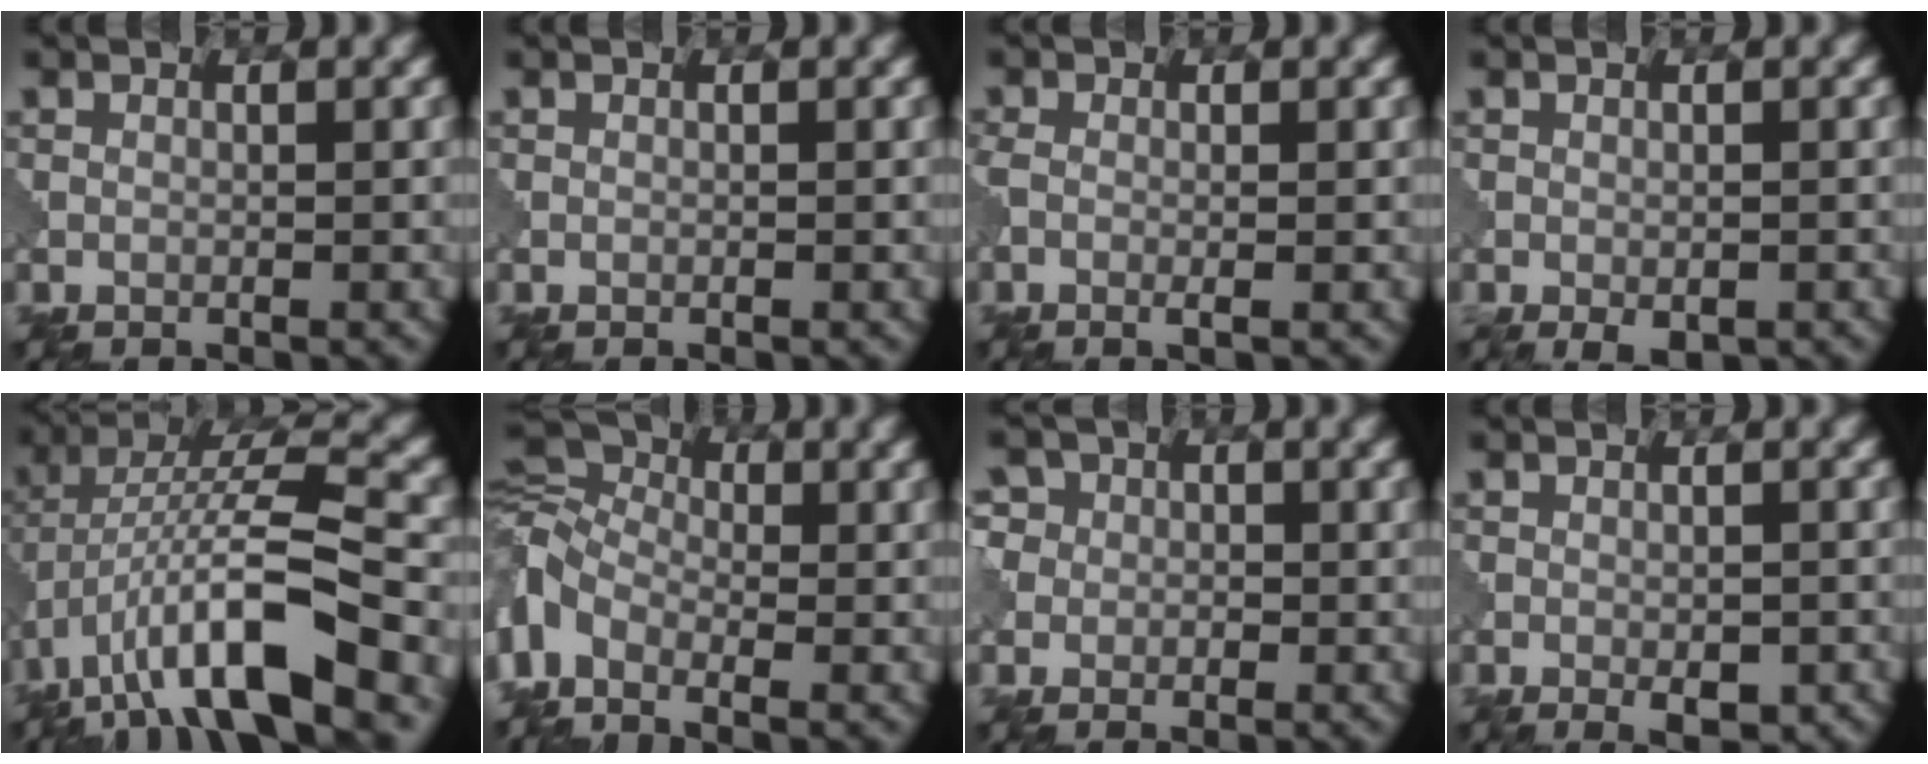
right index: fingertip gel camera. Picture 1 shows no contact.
{"total": 0.0}
{"total": 1.4, "force": [-0.6, 0.4, 1.3], "torque": [-0.023, -0.001, -0.014]}
{"total": 1.5, "force": [-1.2, 0.5, 0.9], "torque": [-0.020, -0.011, -0.011]}
{"total": 10.1, "force": [-5.5, 2.4, 8.1], "torque": [-0.155, 0.019, -0.094]}
{"total": 5.6, "force": [-2.3, 3.5, 3.6], "torque": [-0.112, -0.002, -0.064]}
{"total": 2.8, "force": [0.2, 2.8, 0.1], "torque": [0.008, 0.010, -0.021]}
{"total": 1.8, "force": [-1.3, 0.5, 1.2], "torque": [-0.024, -0.007, -0.012]}